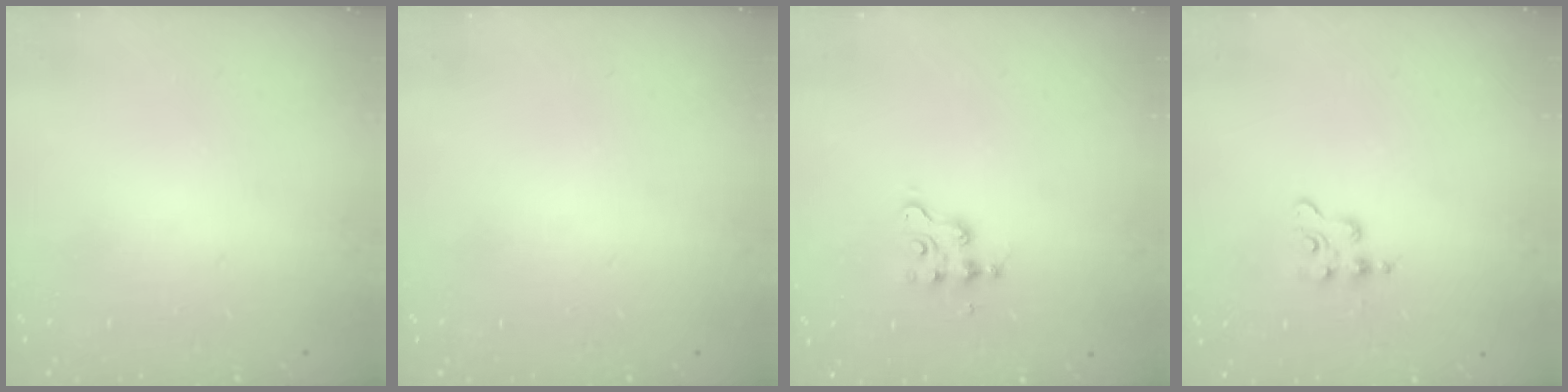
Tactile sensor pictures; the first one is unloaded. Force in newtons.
{"total": 0.0}
{"total": 2.8, "press": 2.8, "slide": 0.3}
{"total": 2.7, "press": 2.7, "slide": 0.5}